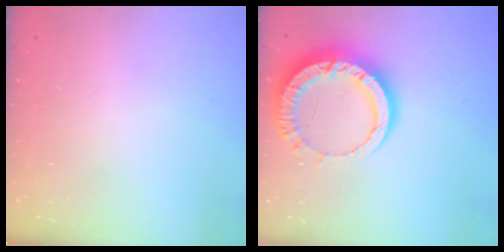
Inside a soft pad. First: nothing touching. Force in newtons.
{"total": 14.2, "press": 14.1, "slide": 1.5}